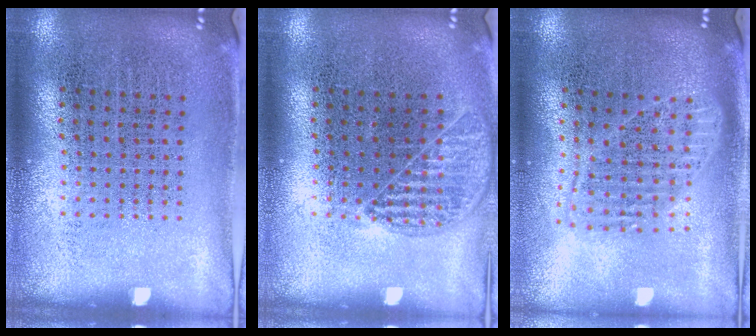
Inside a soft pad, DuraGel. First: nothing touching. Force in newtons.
{"total": 1.0, "press": 1.0, "slide": 0.3}
{"total": 1.8, "press": 1.5, "slide": 0.9}